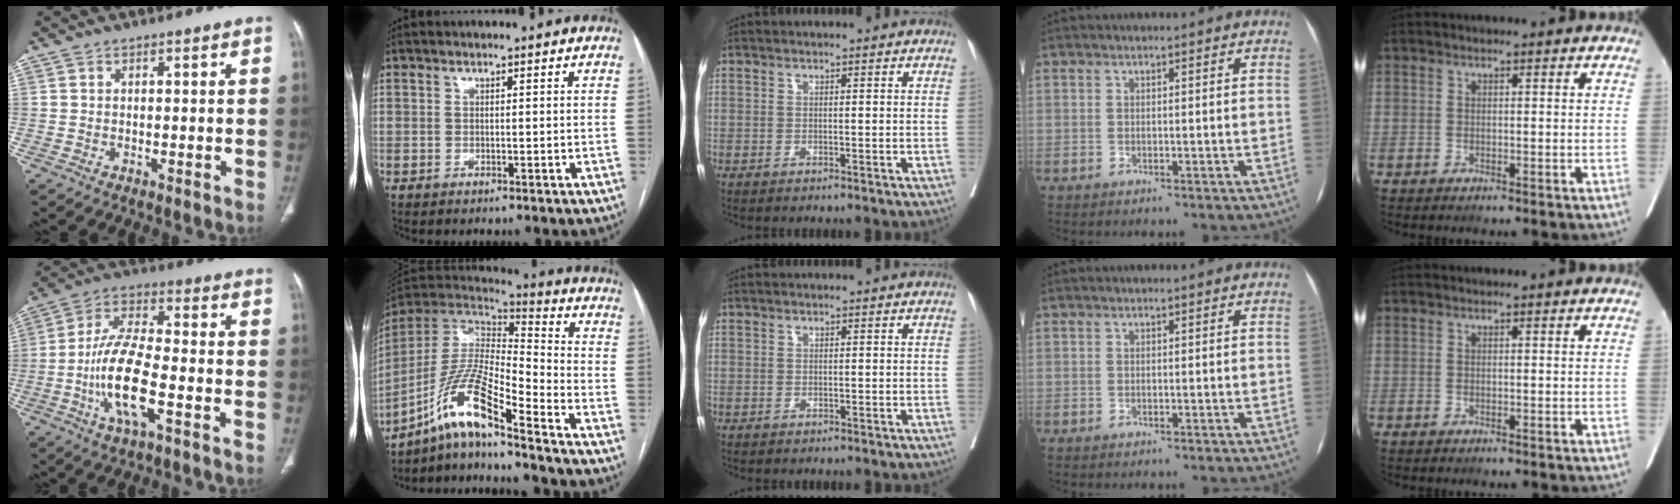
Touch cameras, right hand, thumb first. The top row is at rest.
{"thumb": {"total": 13.7, "force": [-4.3, 4.6, 12.2], "torque": [-0.247, 0.023, -0.082]}, "index": {"total": 13.5, "force": [-9.7, 0.5, 9.4], "torque": [-0.191, 0.009, -0.182]}}